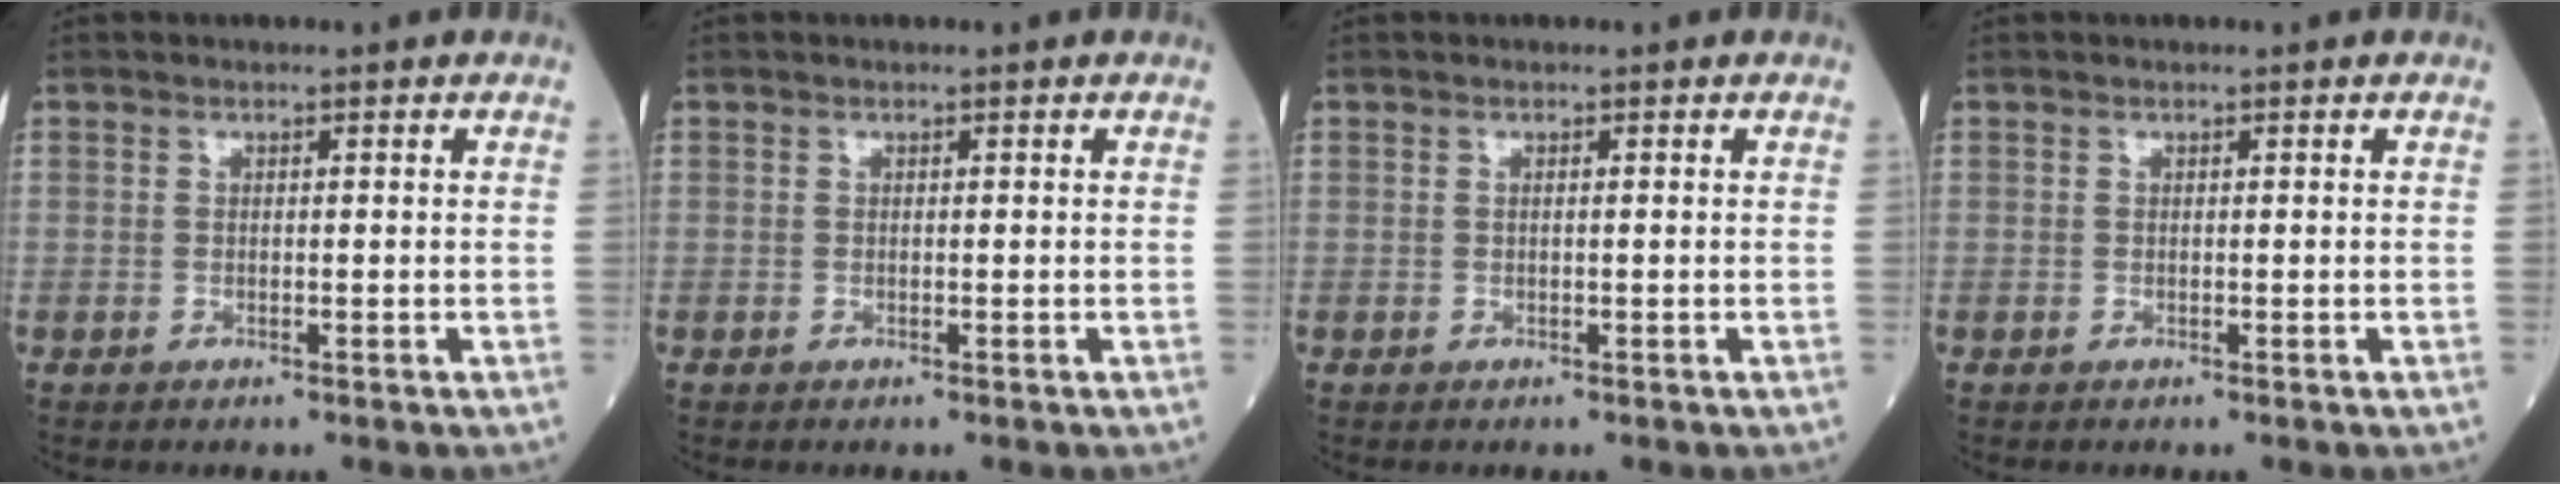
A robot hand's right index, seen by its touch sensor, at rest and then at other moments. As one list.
[{"total": 0.0}, {"total": 0.0}, {"total": 0.0}]